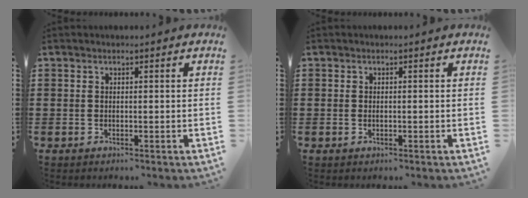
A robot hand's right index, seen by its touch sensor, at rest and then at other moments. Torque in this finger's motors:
{"motor_torque": [-0.83, 1.22, -0.01, -0.01]}